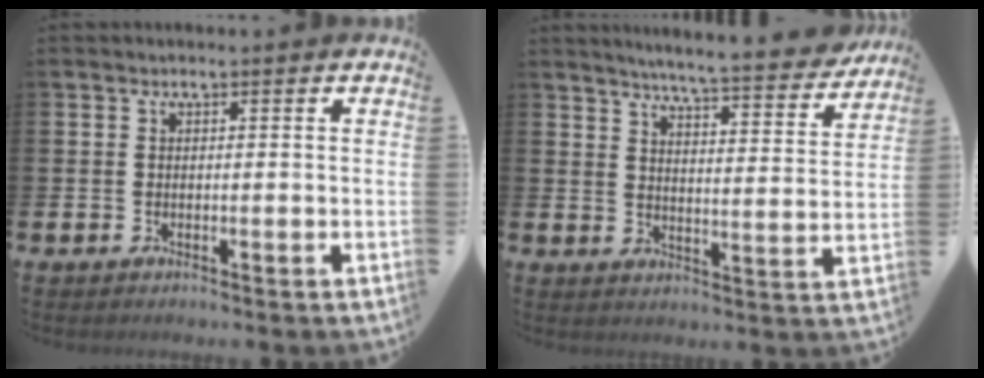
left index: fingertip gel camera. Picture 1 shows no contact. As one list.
[{"total": 6.1, "force": [5.9, -0.1, 1.8], "torque": [-0.045, -0.046, 0.097]}]